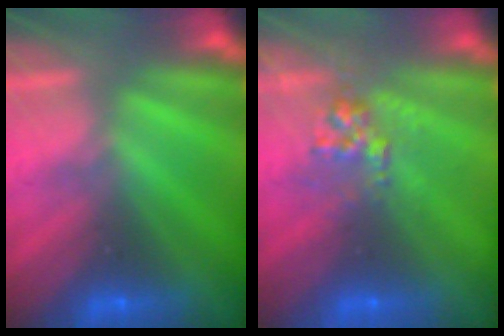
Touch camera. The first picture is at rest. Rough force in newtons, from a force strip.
{"total": 2.7}